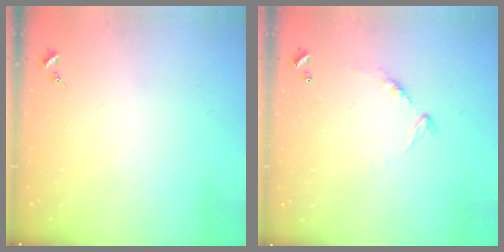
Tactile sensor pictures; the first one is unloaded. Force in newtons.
{"total": 8.8, "press": 8.8, "slide": 0.7}